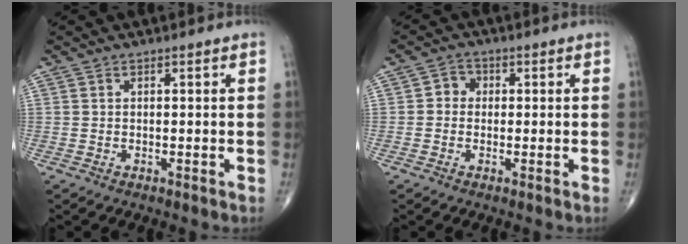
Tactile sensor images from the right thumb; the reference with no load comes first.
{"total": 2.8, "force": [0.0, 2.5, 1.2], "torque": [0.001, 0.008, -0.010]}